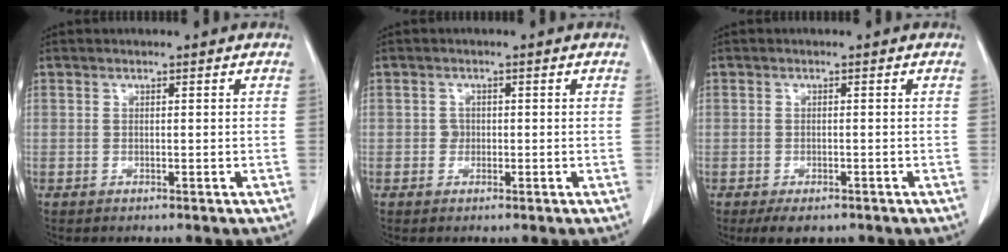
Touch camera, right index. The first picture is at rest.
{"total": 1.2, "force": [-0.1, 1.2, 0.4], "torque": [-0.004, 0.004, -0.002]}
{"total": 3.3, "force": [-2.3, 1.7, 1.5], "torque": [-0.020, -0.003, -0.028]}